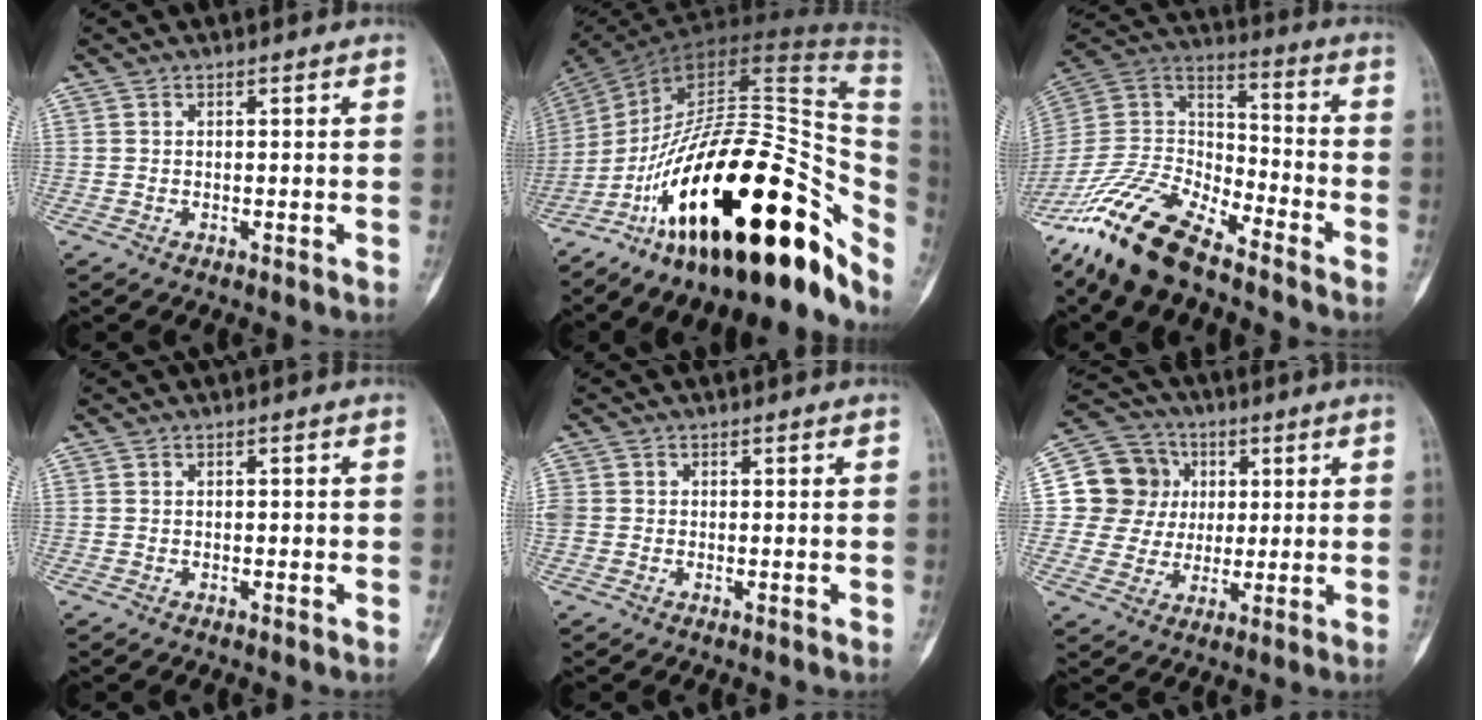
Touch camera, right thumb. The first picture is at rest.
{"total": 39.1, "force": [-13.4, 16.2, 32.9], "torque": [-0.412, 0.087, -0.208]}
{"total": 19.2, "force": [-14.5, 6.7, 10.7], "torque": [-0.201, 0.065, -0.281]}
{"total": 0.5, "force": [-0.1, 0.3, 0.4], "torque": [0.000, 0.001, -0.003]}
{"total": 2.7, "force": [-0.3, 2.4, 1.0], "torque": [-0.014, 0.007, -0.007]}
{"total": 12.1, "force": [2.3, 11.5, 2.8], "torque": [-0.013, 0.012, 0.036]}